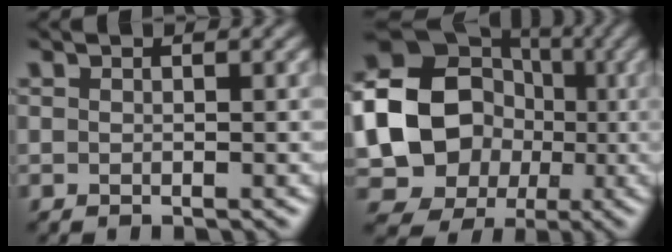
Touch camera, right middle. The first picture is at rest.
{"total": 18.6, "force": [-0.7, 16.9, 7.7], "torque": [-0.172, 0.028, -0.046]}